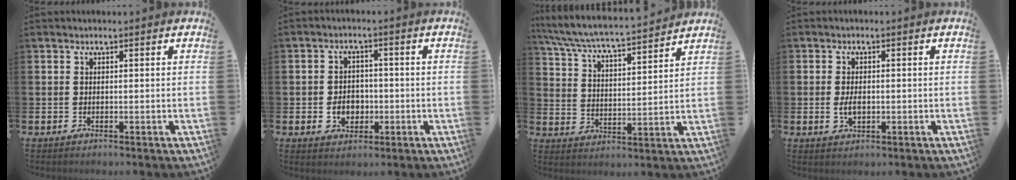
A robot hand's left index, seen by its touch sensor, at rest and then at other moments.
{"total": 3.7, "force": [-1.0, 3.0, 2.0], "torque": [-0.019, -0.004, -0.027]}
{"total": 6.3, "force": [6.0, 0.3, 1.8], "torque": [-0.063, -0.046, 0.102]}
{"total": 2.4, "force": [-0.2, 1.4, 1.9], "torque": [-0.030, 0.001, -0.006]}